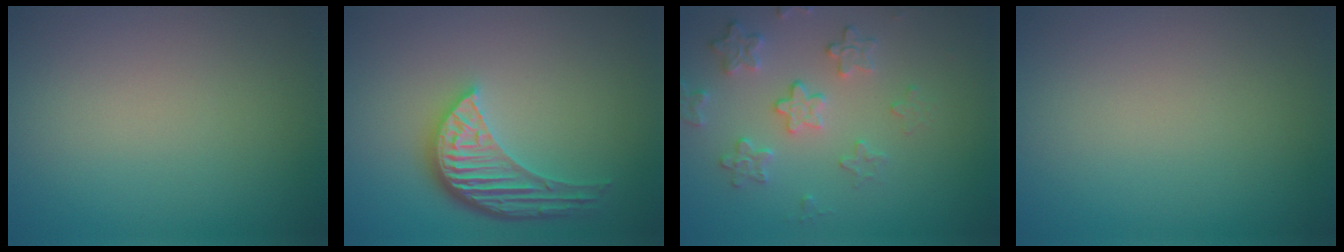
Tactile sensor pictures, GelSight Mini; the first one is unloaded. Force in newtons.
{"total": 5.3, "press": 3.9, "slide": 3.5}
{"total": 3.1, "press": 3.0, "slide": 0.5}
{"total": 0.0}